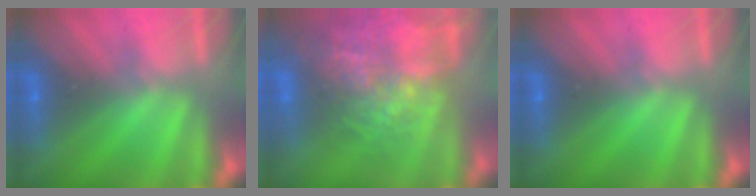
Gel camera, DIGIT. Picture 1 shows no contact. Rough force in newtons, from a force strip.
{"total": 11.8}
{"total": 0.0}